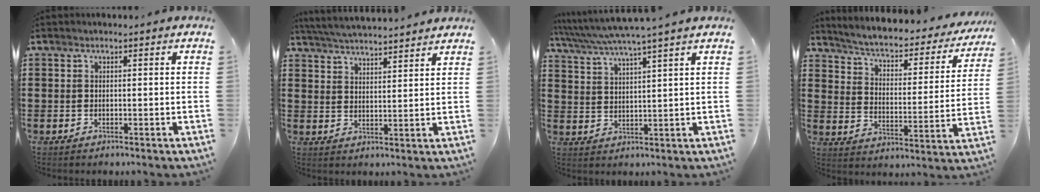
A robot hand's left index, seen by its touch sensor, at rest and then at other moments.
{"total": 4.5, "force": [4.4, -0.4, 0.7], "torque": [-0.030, -0.024, 0.078]}
{"total": 4.7, "force": [4.0, -0.7, 2.2], "torque": [-0.056, -0.023, 0.067]}
{"total": 3.7, "force": [3.2, 0.5, 1.9], "torque": [-0.055, -0.031, 0.043]}